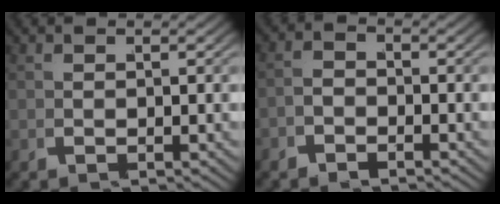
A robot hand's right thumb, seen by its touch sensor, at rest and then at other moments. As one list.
[{"total": 1.7, "force": [-1.6, 0.3, 0.1], "torque": [-0.002, -0.002, -0.037]}]